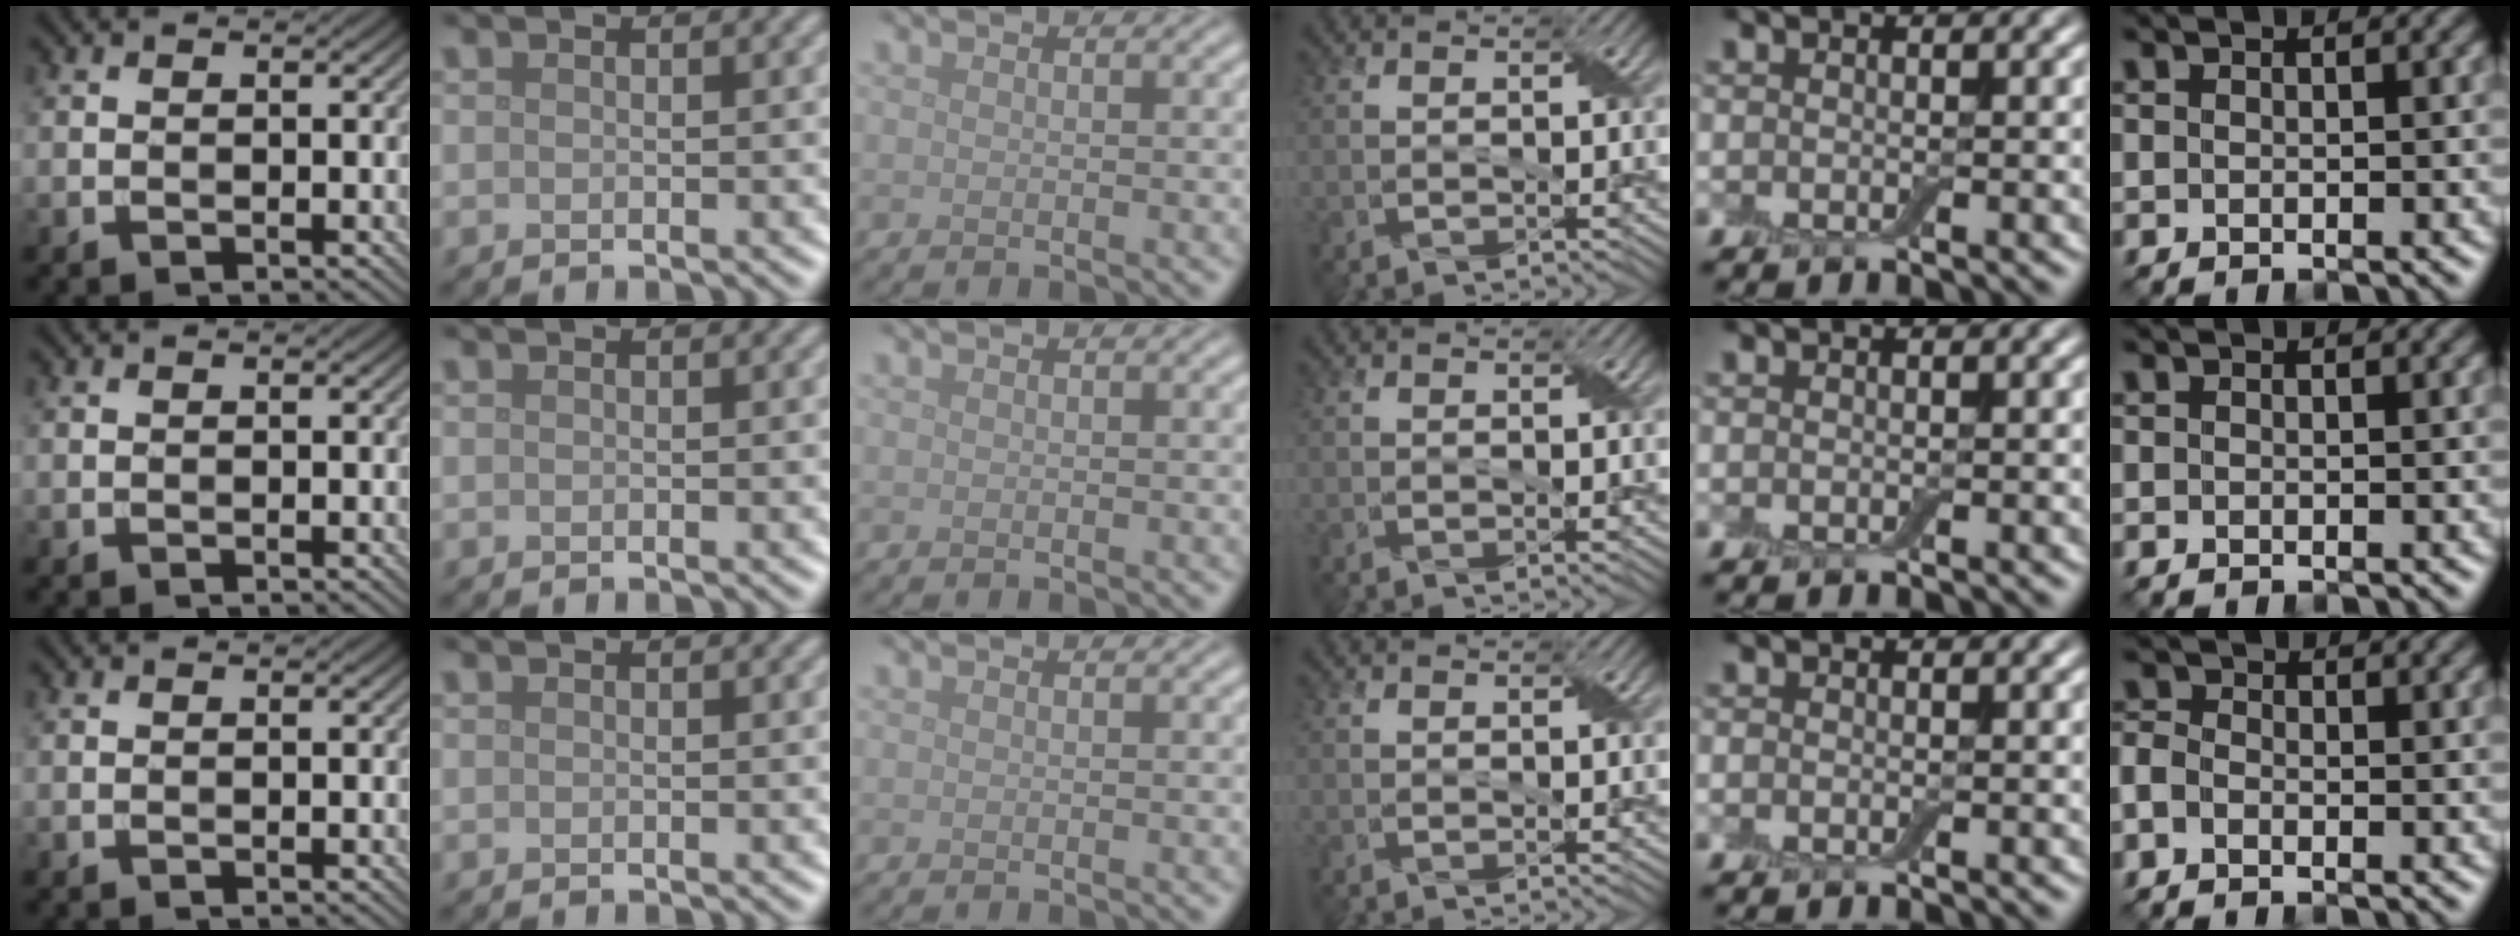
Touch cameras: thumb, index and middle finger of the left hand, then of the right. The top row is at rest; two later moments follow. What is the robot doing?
{"motion": "fold", "object": "cloth"}